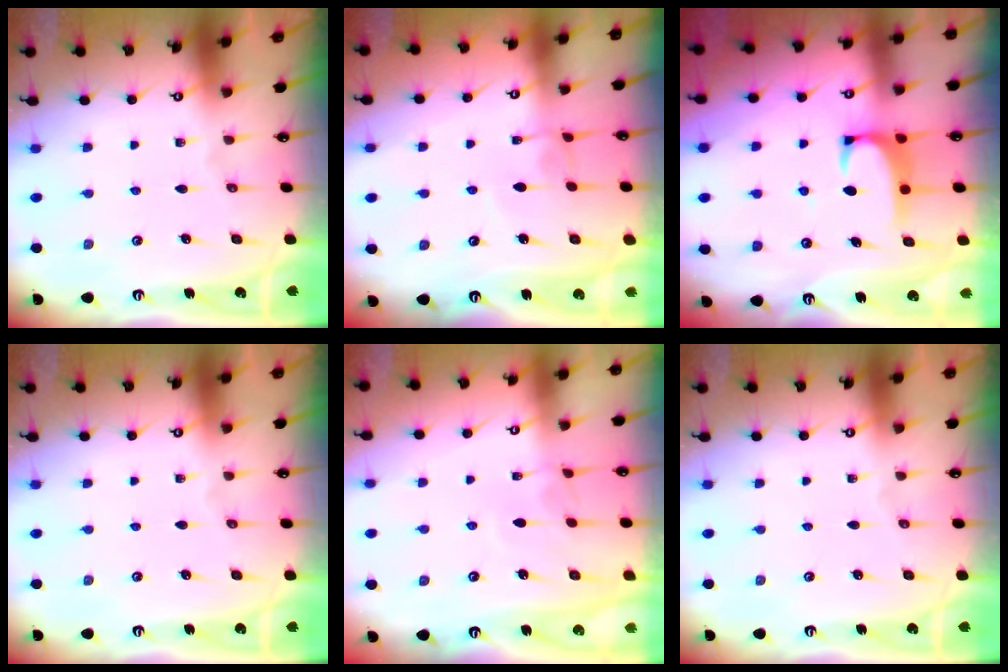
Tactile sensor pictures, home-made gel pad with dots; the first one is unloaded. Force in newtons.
{"total": 1.5, "press": 1.5, "slide": 0.4}
{"total": 1.9, "press": 1.9, "slide": 0.3}
{"total": 0.0}
{"total": 2.2, "press": 2.2, "slide": 0.4}
{"total": 0.0}